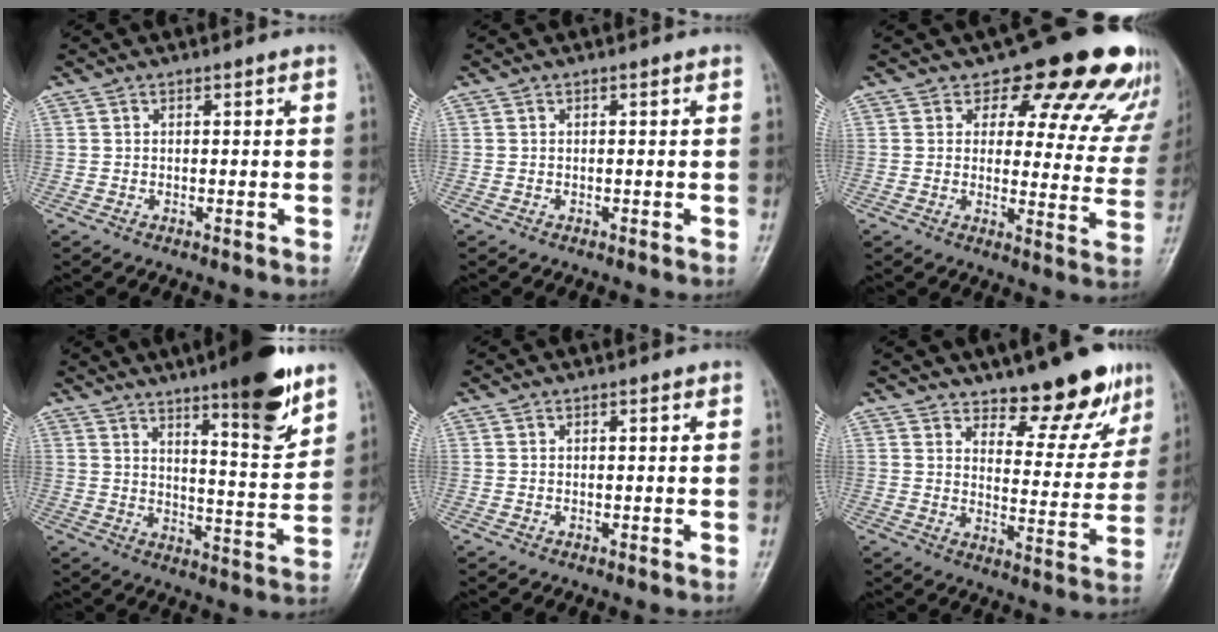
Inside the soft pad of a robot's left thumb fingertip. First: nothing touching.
{"total": 0.0}
{"total": 19.0, "force": [14.5, 8.8, 8.5], "torque": [-0.044, -0.078, 0.151]}
{"total": 14.3, "force": [9.4, 2.5, 10.5], "torque": [-0.132, -0.061, 0.141]}
{"total": 0.0}
{"total": 12.2, "force": [9.1, 4.7, 6.6], "torque": [-0.040, -0.065, 0.134]}